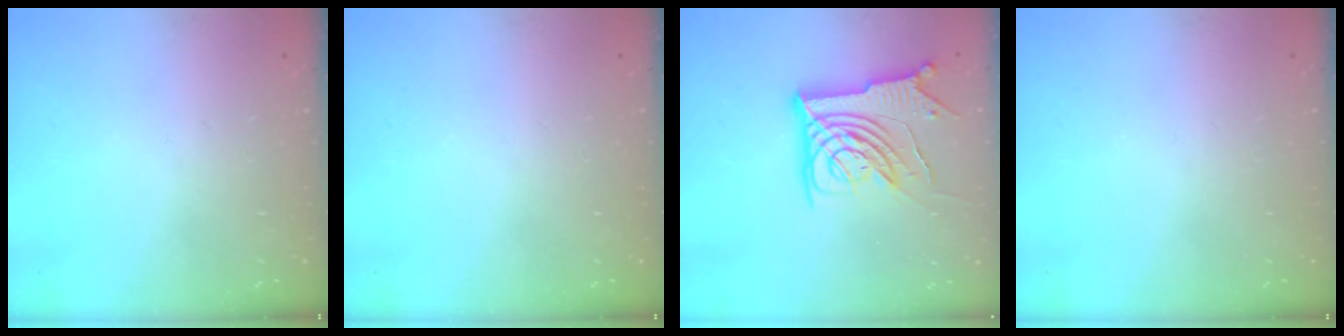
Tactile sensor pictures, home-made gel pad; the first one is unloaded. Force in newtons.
{"total": 0.0}
{"total": 14.0, "press": 13.9, "slide": 1.5}
{"total": 0.0}